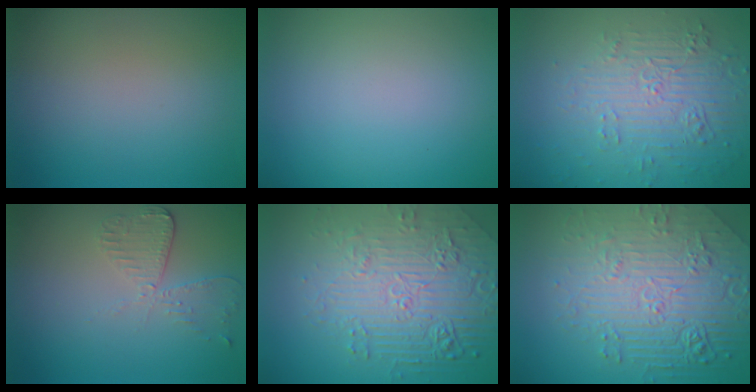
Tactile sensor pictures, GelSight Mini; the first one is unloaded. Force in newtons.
{"total": 0.0}
{"total": 5.7, "press": 3.6, "slide": 4.4}
{"total": 2.9, "press": 2.6, "slide": 1.4}
{"total": 8.1, "press": 5.8, "slide": 5.7}
{"total": 8.5, "press": 6.3, "slide": 5.7}